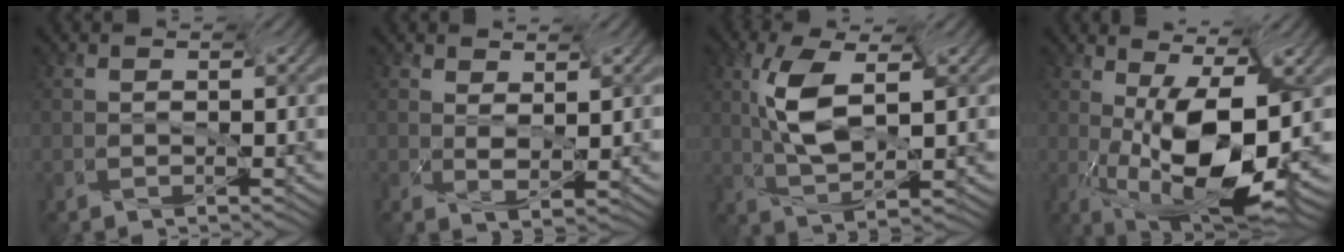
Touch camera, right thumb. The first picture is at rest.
{"total": 2.7, "force": [0.4, 1.1, 2.4], "torque": [-0.060, 0.002, 0.009]}
{"total": 8.0, "force": [-1.1, 3.9, 6.9], "torque": [-0.152, 0.011, -0.001]}
{"total": 12.7, "force": [-3.6, 4.9, 11.2], "torque": [-0.198, 0.012, -0.050]}